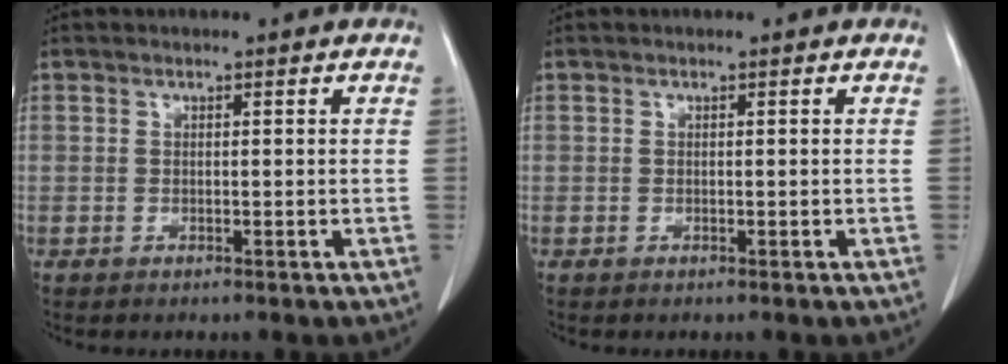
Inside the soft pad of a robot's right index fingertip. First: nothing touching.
{"total": 0.0}